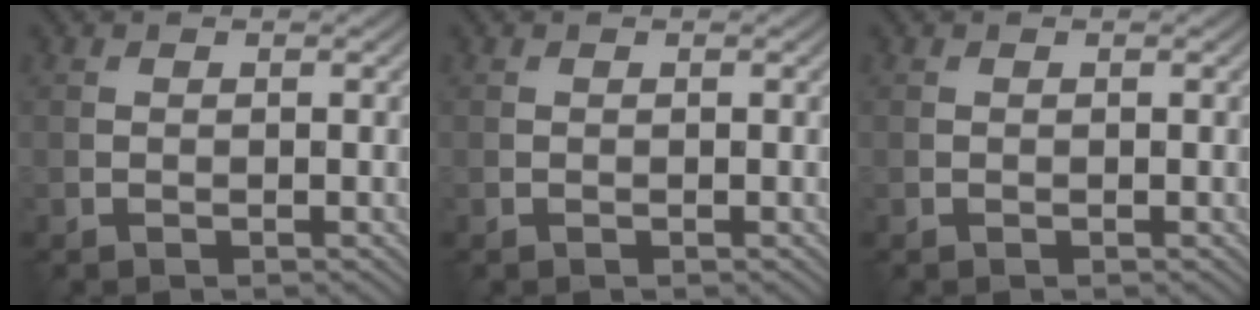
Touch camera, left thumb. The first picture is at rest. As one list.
[{"total": 0.0}, {"total": 0.0}]